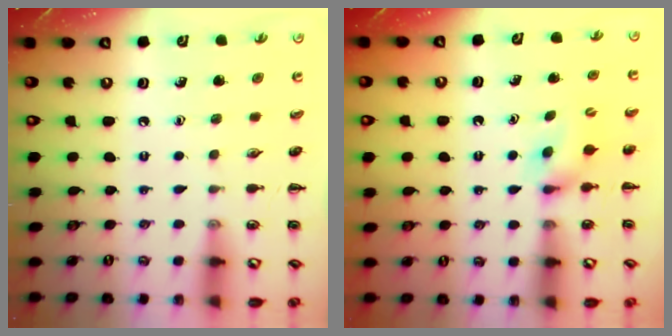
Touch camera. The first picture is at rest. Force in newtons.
{"total": 5.9, "press": 5.7, "slide": 1.2}